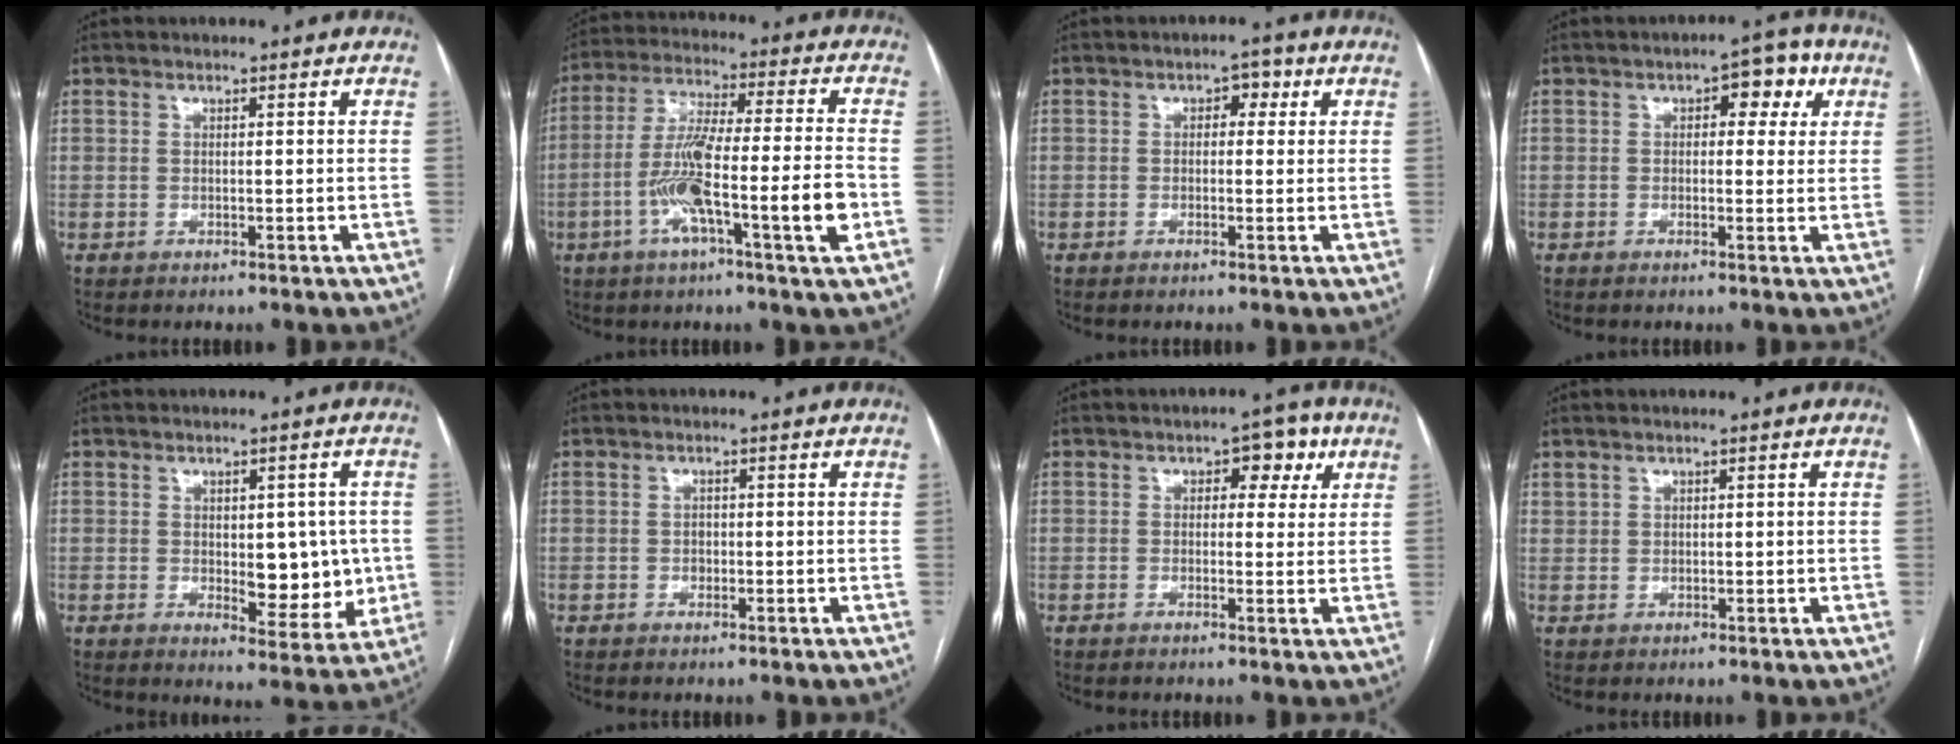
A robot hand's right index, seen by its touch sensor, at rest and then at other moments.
{"total": 14.7, "force": [-4.5, 0.6, 14.0], "torque": [-0.256, 0.002, -0.083]}
{"total": 2.7, "force": [0.6, 1.5, 2.2], "torque": [-0.029, 0.019, 0.005]}
{"total": 5.5, "force": [1.9, 2.7, 4.4], "torque": [-0.053, 0.027, 0.019]}
{"total": 8.6, "force": [-0.2, 4.4, 7.4], "torque": [-0.076, 0.002, 0.009]}
{"total": 1.1, "force": [-0.2, 0.9, 0.6], "torque": [-0.007, 0.003, -0.003]}
{"total": 4.8, "force": [1.7, 2.7, 3.6], "torque": [-0.042, 0.023, 0.017]}
{"total": 1.2, "force": [0.8, 0.9, 0.3], "torque": [0.001, 0.001, 0.016]}